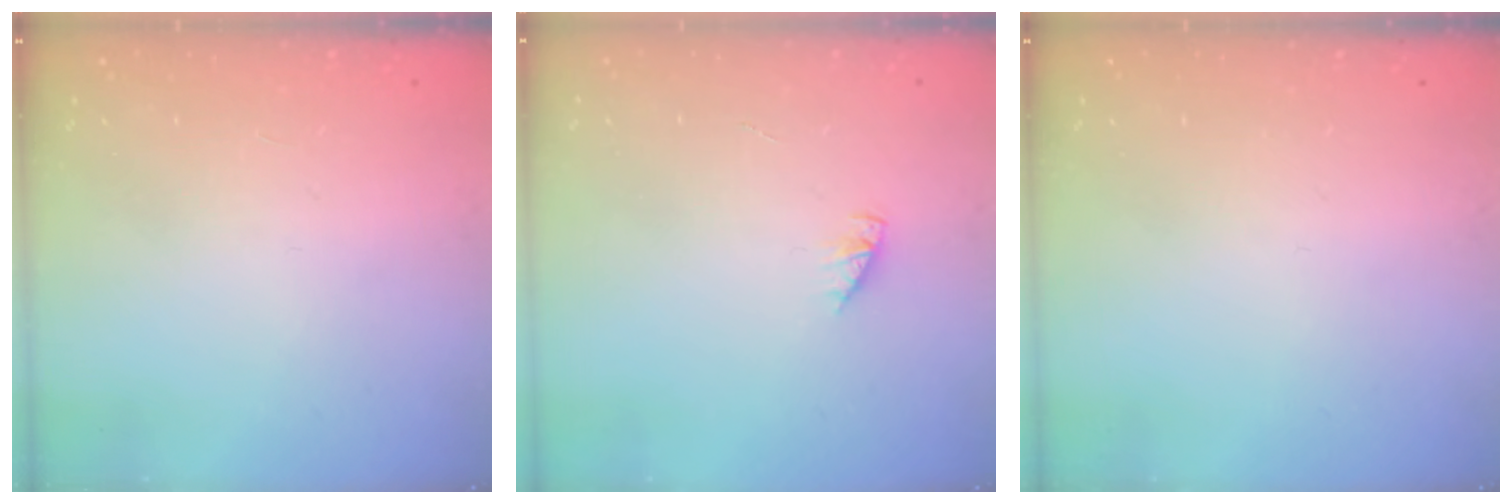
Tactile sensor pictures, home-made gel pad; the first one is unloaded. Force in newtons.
{"total": 2.4, "press": 2.4, "slide": 0.3}
{"total": 0.0}